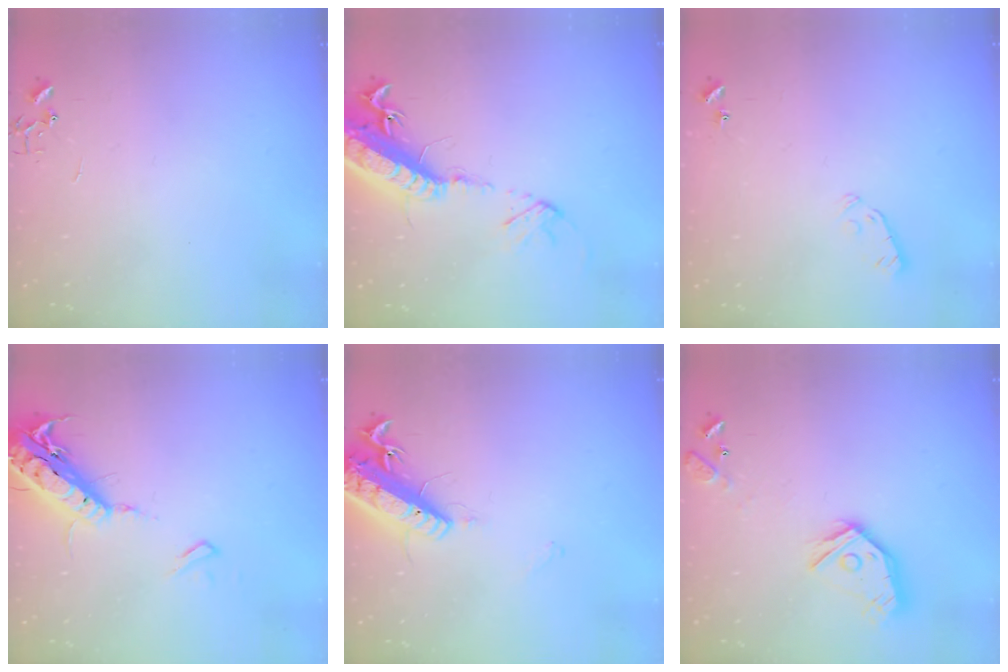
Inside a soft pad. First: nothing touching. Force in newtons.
{"total": 20.9, "press": 20.3, "slide": 4.9}
{"total": 3.7, "press": 3.6, "slide": 0.9}
{"total": 19.4, "press": 19.0, "slide": 4.2}
{"total": 16.3, "press": 15.9, "slide": 3.8}
{"total": 14.1, "press": 14.1, "slide": 1.1}